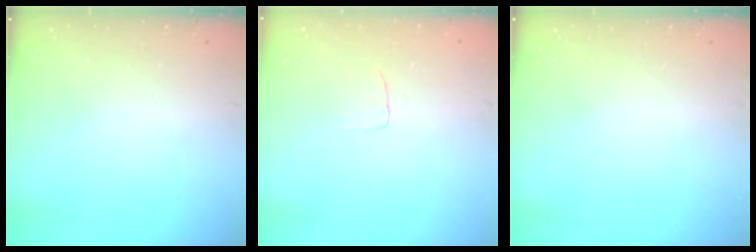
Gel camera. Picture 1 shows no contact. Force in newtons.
{"total": 3.1, "press": 3.0, "slide": 0.3}
{"total": 0.0}